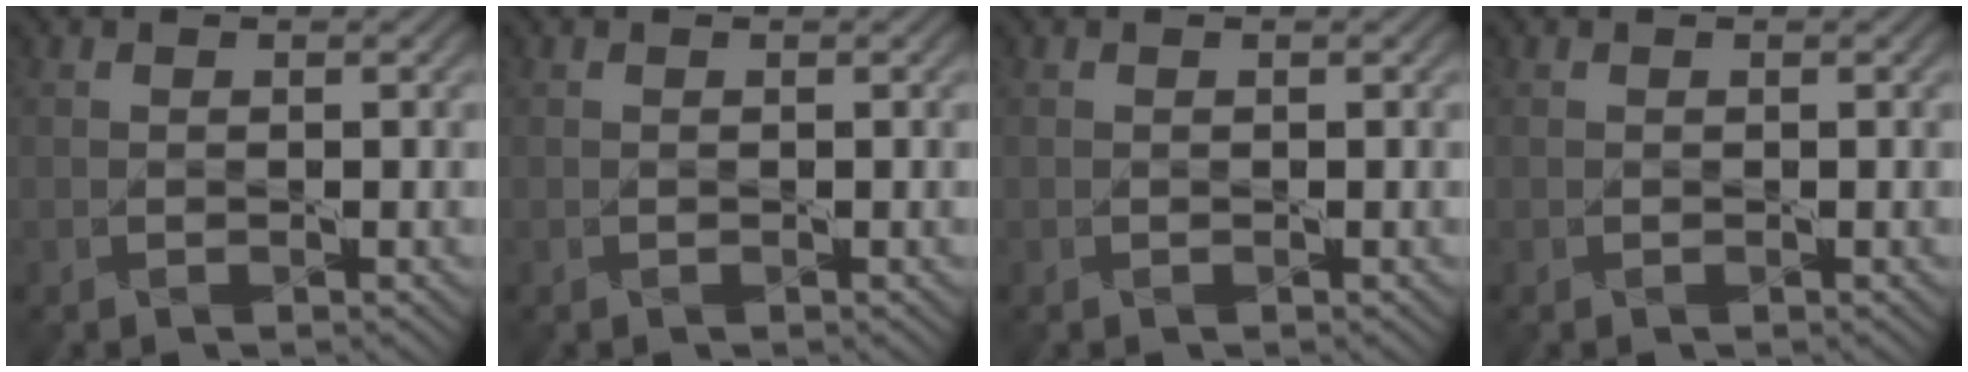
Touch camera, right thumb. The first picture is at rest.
{"total": 0.0}
{"total": 0.0}
{"total": 0.0}